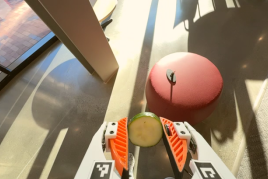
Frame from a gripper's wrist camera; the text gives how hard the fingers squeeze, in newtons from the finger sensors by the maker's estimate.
{"total": 9.6, "left": 9.6, "right": 9.6}